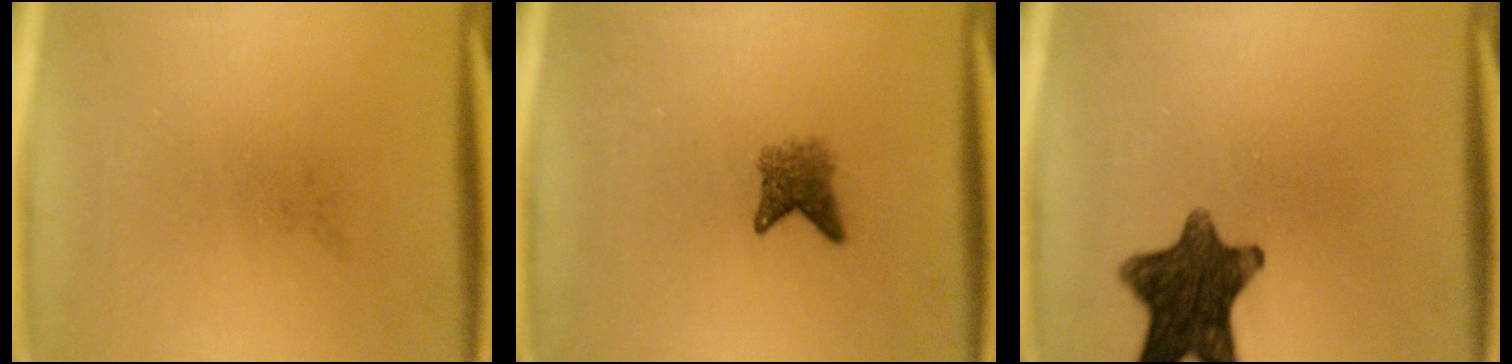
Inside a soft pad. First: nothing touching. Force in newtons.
{"total": 2.8}
{"total": 11.4}